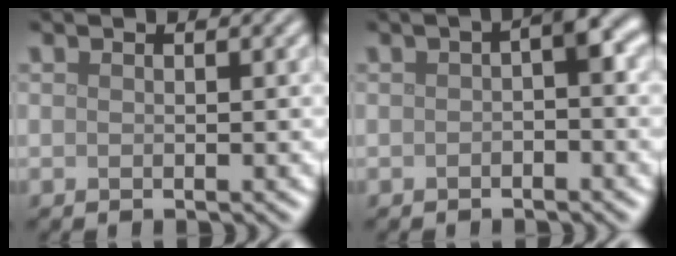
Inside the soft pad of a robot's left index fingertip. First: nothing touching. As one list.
[{"total": 2.4, "force": [0.0, 0.8, 2.3], "torque": [-0.032, 0.010, -0.004]}]